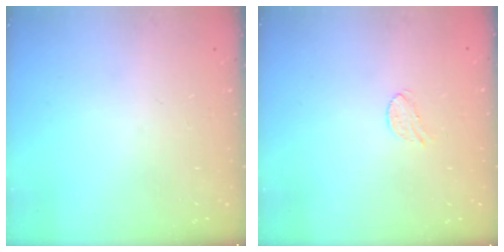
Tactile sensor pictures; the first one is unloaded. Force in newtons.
{"total": 5.7, "press": 5.7, "slide": 0.5}